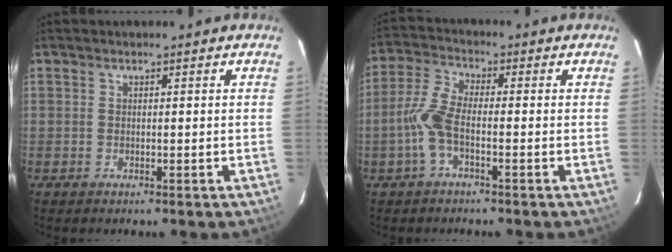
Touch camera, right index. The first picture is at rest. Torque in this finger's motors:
{"motor_torque": [0.94, -0.57, 0.51, 0.16]}